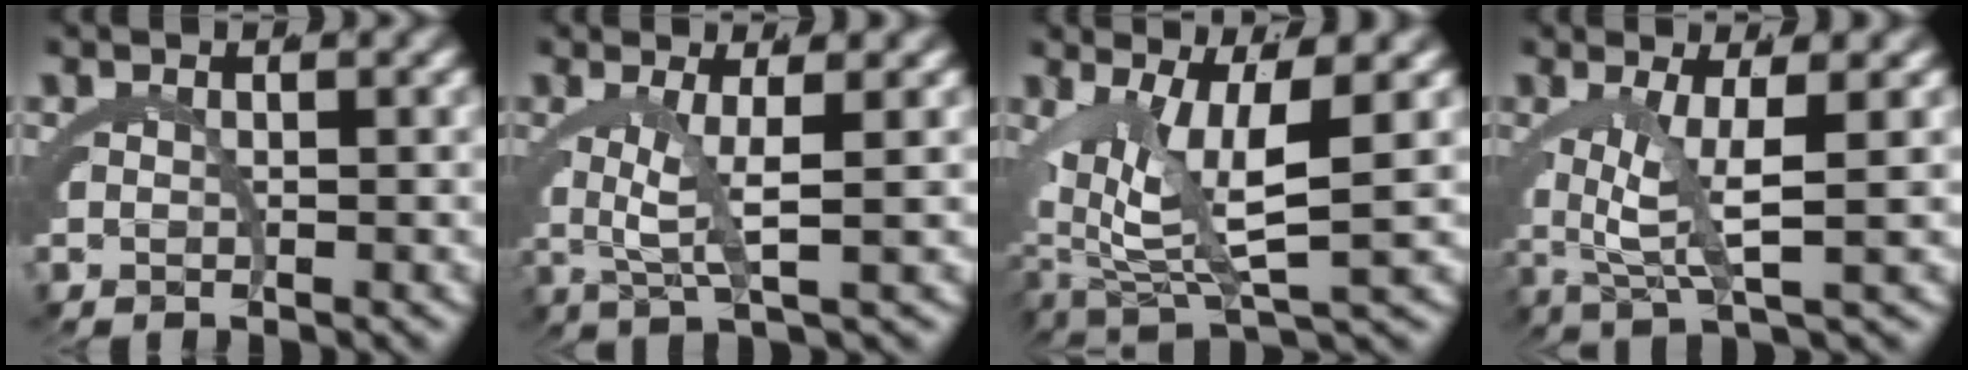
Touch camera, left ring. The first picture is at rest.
{"total": 3.2, "force": [0.2, -0.7, 3.1], "torque": [-0.048, 0.001, 0.005]}
{"total": 5.4, "force": [0.0, 1.5, 5.2], "torque": [-0.084, -0.017, 0.006]}
{"total": 4.0, "force": [0.1, 0.1, 4.0], "torque": [-0.064, -0.002, 0.004]}